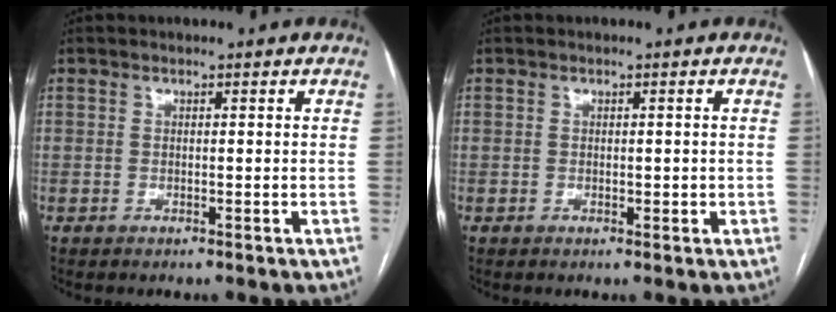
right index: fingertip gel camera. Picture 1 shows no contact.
{"total": 1.2, "force": [-0.1, 0.7, 0.9], "torque": [-0.013, 0.000, 0.002]}